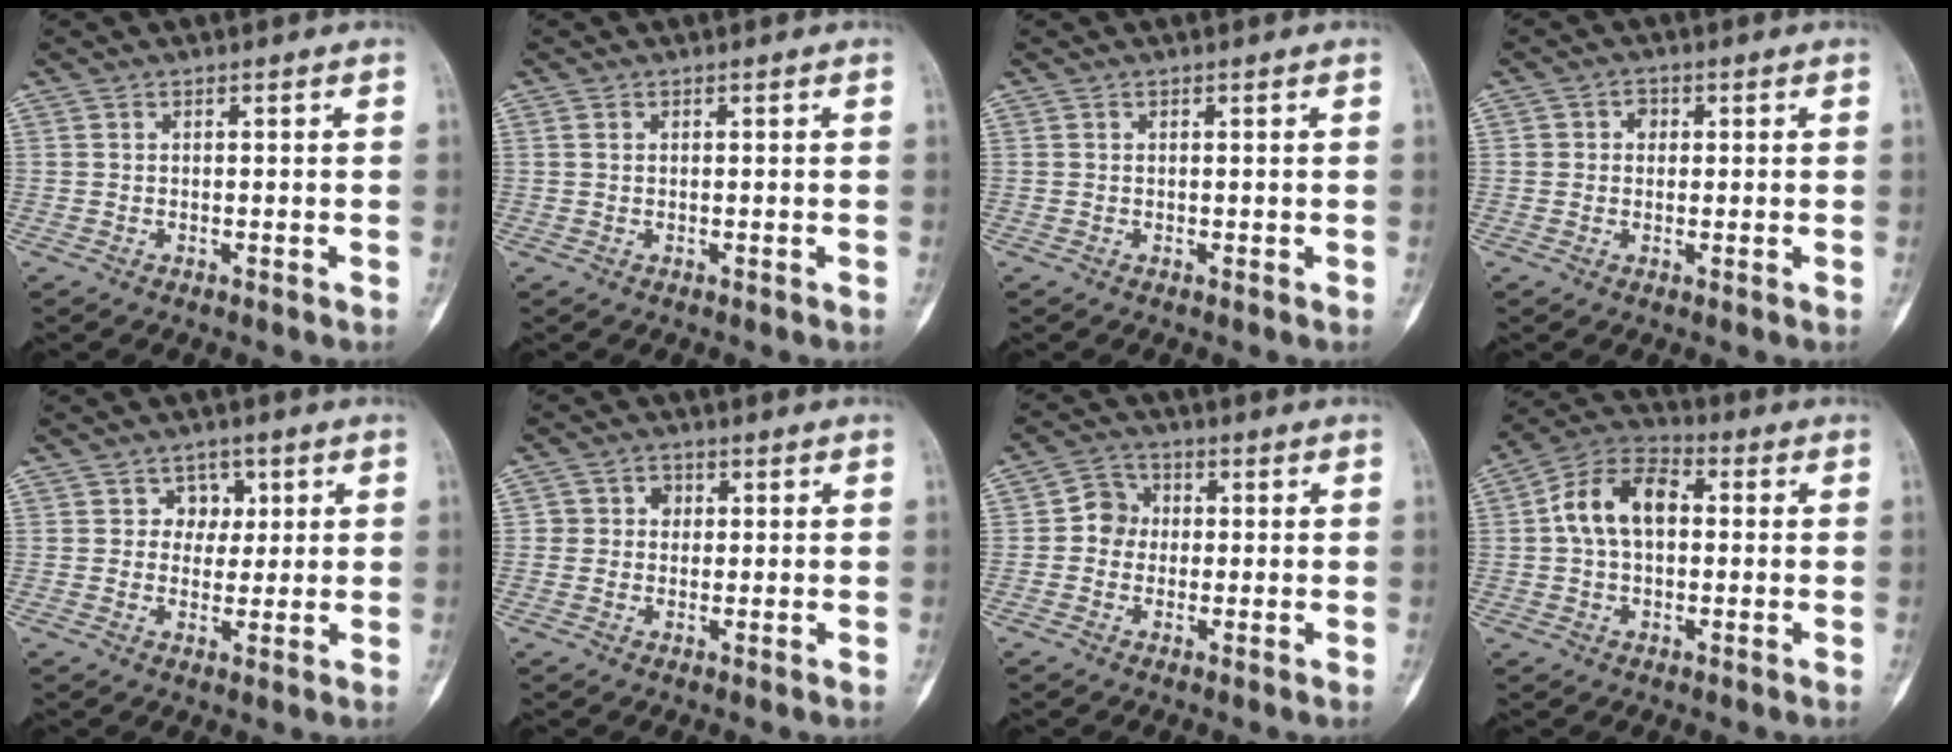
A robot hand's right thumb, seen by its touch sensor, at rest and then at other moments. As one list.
[{"total": 0.6, "force": [0.2, 0.4, 0.4], "torque": [-0.010, 0.004, 0.006]}, {"total": 0.0}, {"total": 2.4, "force": [0.4, 2.2, 1.0], "torque": [0.002, 0.004, 0.002]}, {"total": 4.4, "force": [1.4, 3.9, 1.5], "torque": [0.016, 0.002, 0.013]}, {"total": 3.5, "force": [0.5, 3.3, 1.1], "torque": [0.010, 0.007, 0.003]}, {"total": 5.0, "force": [-0.1, 4.5, 2.0], "torque": [-0.007, 0.011, -0.012]}, {"total": 11.5, "force": [1.2, 7.4, 8.8], "torque": [-0.154, 0.031, 0.012]}]